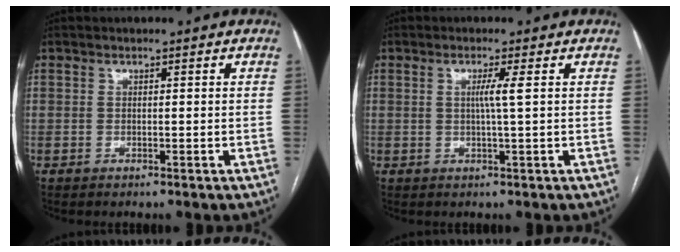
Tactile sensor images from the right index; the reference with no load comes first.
{"total": 2.4, "force": [0.4, -0.7, 2.2], "torque": [-0.041, -0.002, 0.008]}